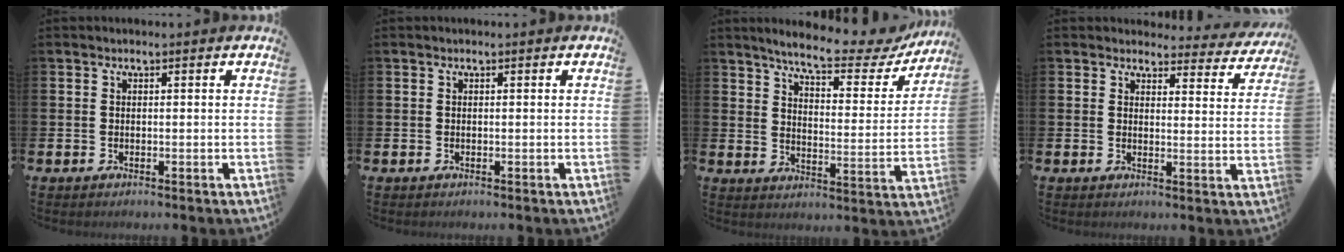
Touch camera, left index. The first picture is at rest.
{"total": 0.0}
{"total": 7.7, "force": [6.8, 1.4, 3.5], "torque": [-0.081, -0.043, 0.110]}
{"total": 3.1, "force": [2.9, 1.0, 0.2], "torque": [-0.005, -0.022, 0.047]}